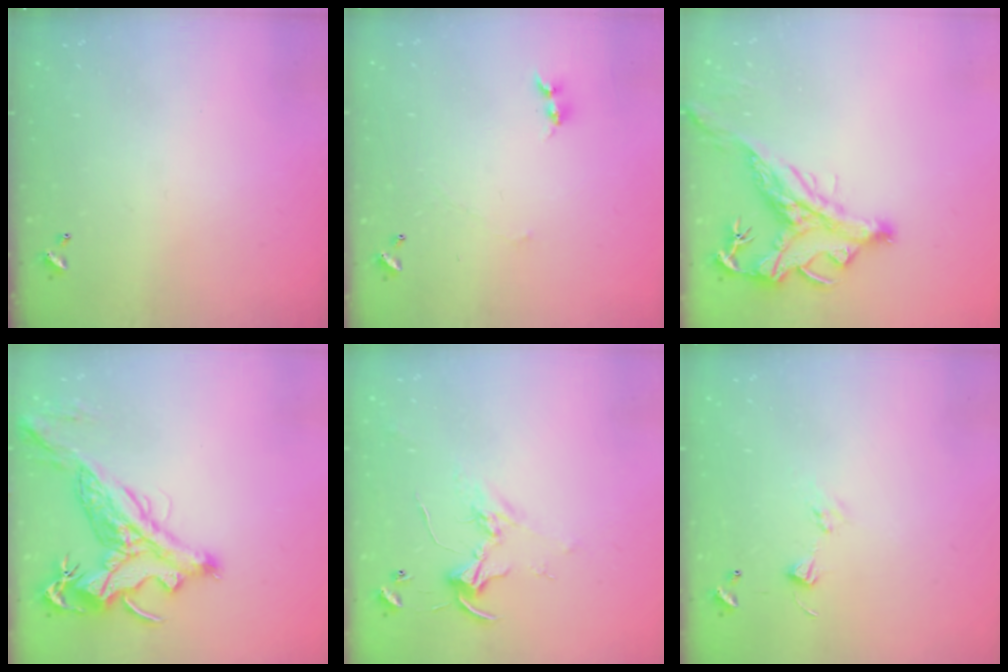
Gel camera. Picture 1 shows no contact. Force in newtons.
{"total": 1.4, "press": 1.3, "slide": 0.4}
{"total": 2.9, "press": 2.5, "slide": 1.4}
{"total": 4.5, "press": 4.3, "slide": 1.3}
{"total": 2.5, "press": 2.5, "slide": 0.2}
{"total": 5.0, "press": 5.0, "slide": 0.6}